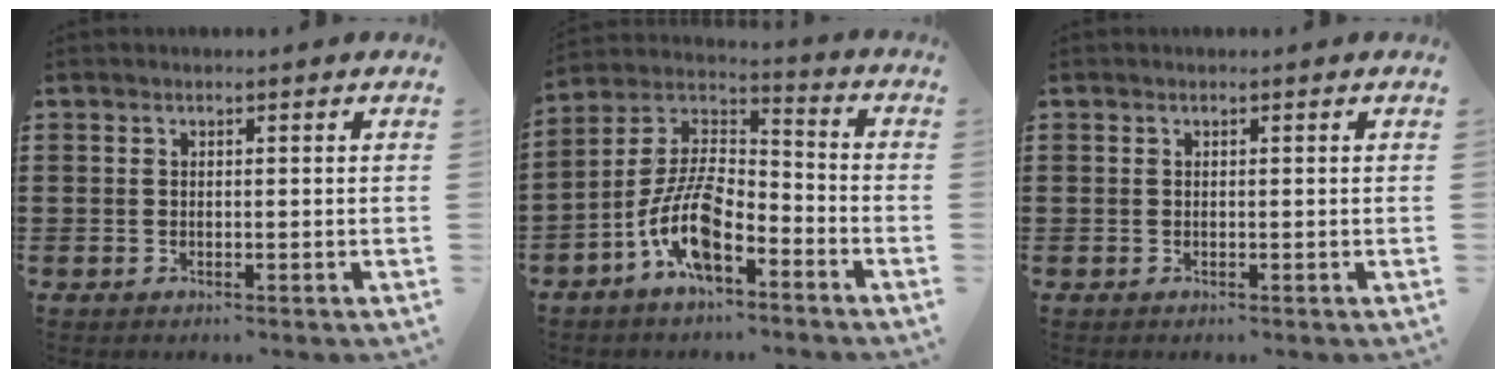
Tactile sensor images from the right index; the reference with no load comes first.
{"total": 10.9, "force": [-5.6, 4.2, 8.3], "torque": [-0.199, -0.009, -0.113]}
{"total": 0.0}